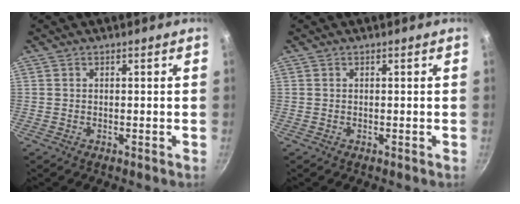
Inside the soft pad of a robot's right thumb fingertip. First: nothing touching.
{"total": 0.0}